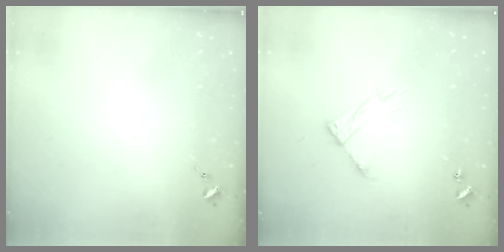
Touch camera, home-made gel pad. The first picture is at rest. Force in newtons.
{"total": 8.1, "press": 8.1, "slide": 0.6}